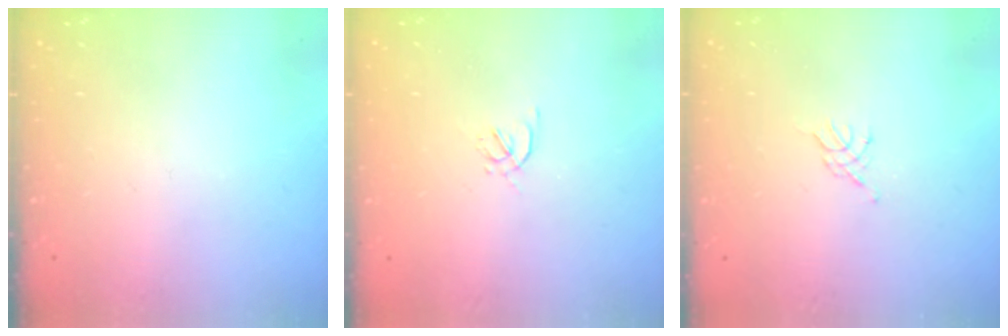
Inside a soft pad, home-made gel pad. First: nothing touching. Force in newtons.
{"total": 1.6, "press": 1.6, "slide": 0.4}
{"total": 2.3, "press": 2.2, "slide": 0.5}